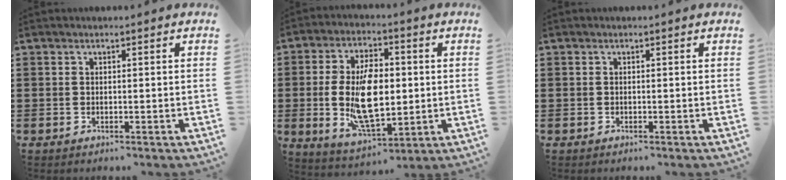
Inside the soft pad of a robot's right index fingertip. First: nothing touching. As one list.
[{"total": 12.2, "force": [-0.1, 6.2, 10.6], "torque": [-0.208, -0.007, -0.003]}, {"total": 0.0}]